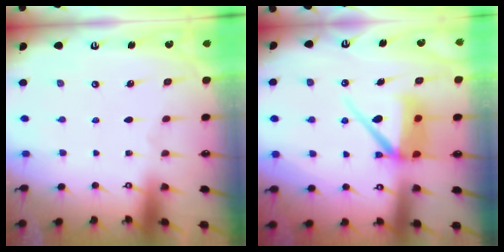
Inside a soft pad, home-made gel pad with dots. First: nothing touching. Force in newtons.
{"total": 10.0, "press": 9.9, "slide": 1.3}